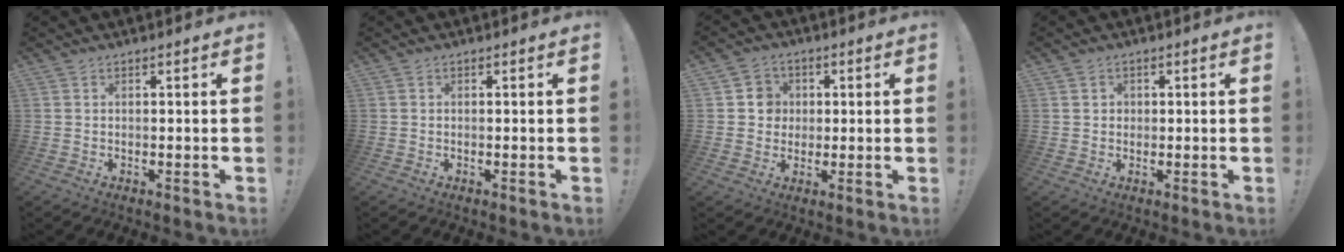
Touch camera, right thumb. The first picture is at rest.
{"total": 0.0}
{"total": 6.1, "force": [0.9, 5.9, 1.3], "torque": [-0.009, -0.005, 0.017]}
{"total": 1.7, "force": [0.5, 1.6, 0.3], "torque": [0.001, -0.001, 0.006]}